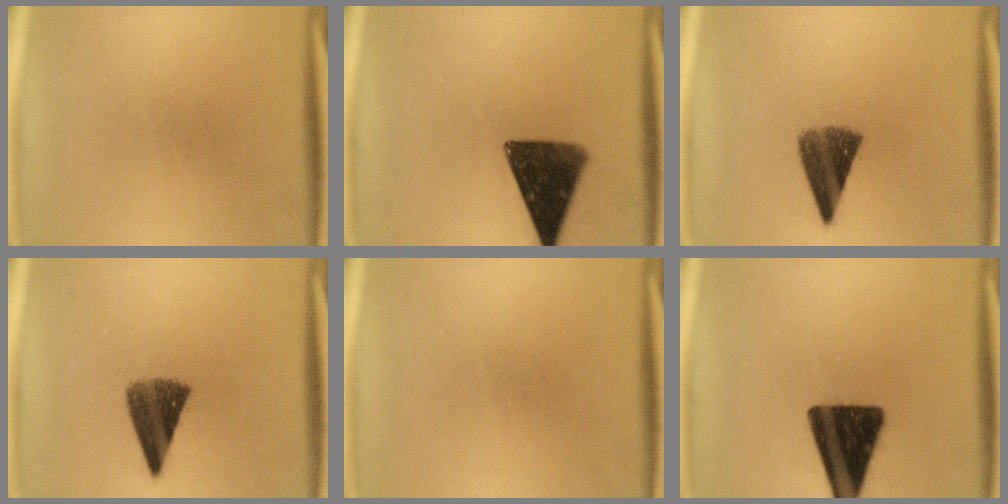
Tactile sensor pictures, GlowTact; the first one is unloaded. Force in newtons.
{"total": 12.8}
{"total": 8.0}
{"total": 8.0}
{"total": 0.0}
{"total": 16.5}